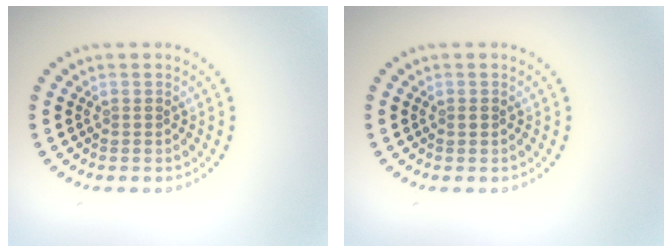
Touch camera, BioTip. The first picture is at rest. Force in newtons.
{"total": 0.5, "press": 0.5, "slide": 0.2}